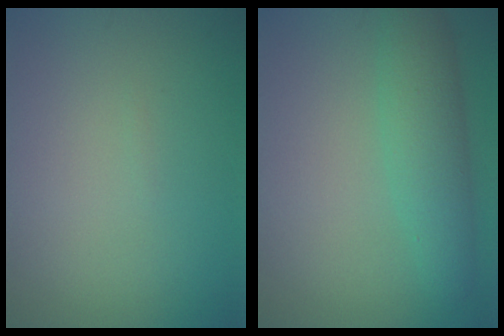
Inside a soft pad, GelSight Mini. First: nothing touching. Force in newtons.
{"total": 4.3, "press": 4.3, "slide": 0.1}